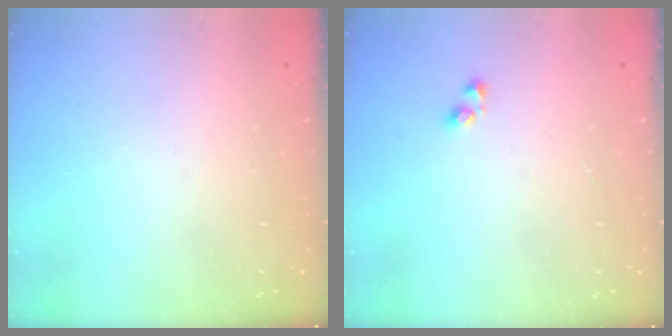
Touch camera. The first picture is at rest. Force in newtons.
{"total": 2.9, "press": 2.9, "slide": 0.2}